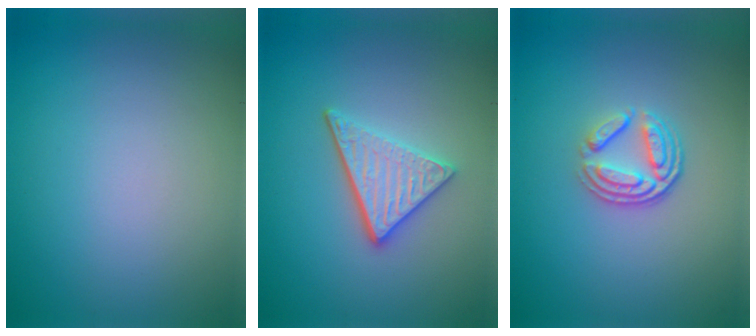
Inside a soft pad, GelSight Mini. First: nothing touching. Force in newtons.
{"total": 3.6, "press": 3.0, "slide": 1.9}
{"total": 3.6, "press": 2.6, "slide": 2.6}